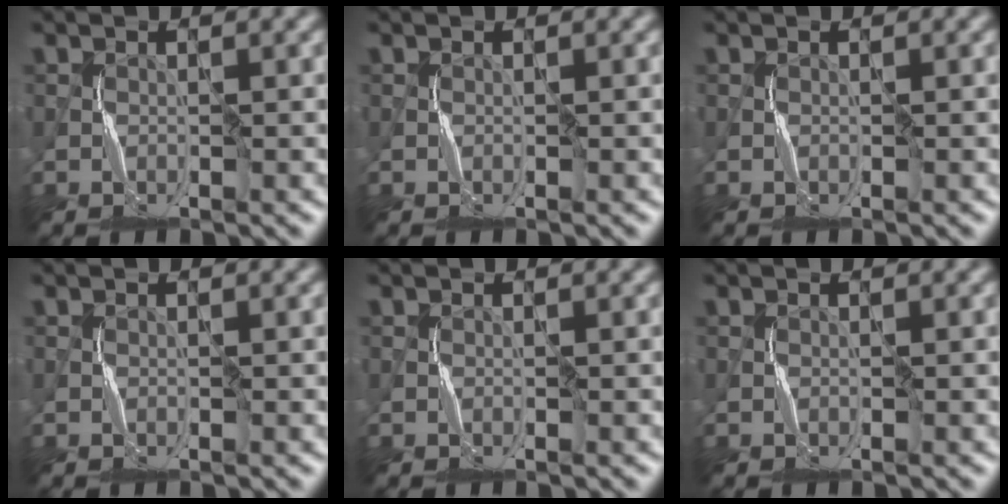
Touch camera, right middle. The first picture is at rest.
{"total": 0.0}
{"total": 0.0}
{"total": 0.0}
{"total": 0.0}
{"total": 0.0}